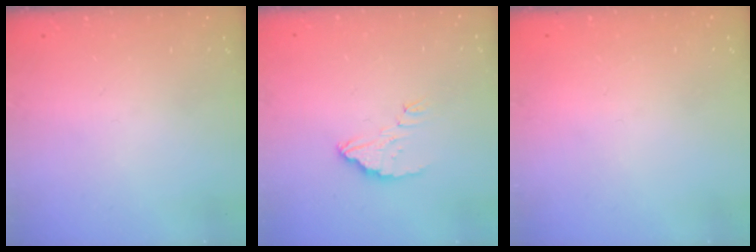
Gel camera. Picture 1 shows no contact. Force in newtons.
{"total": 3.7, "press": 3.6, "slide": 0.3}
{"total": 2.3, "press": 2.3, "slide": 0.1}